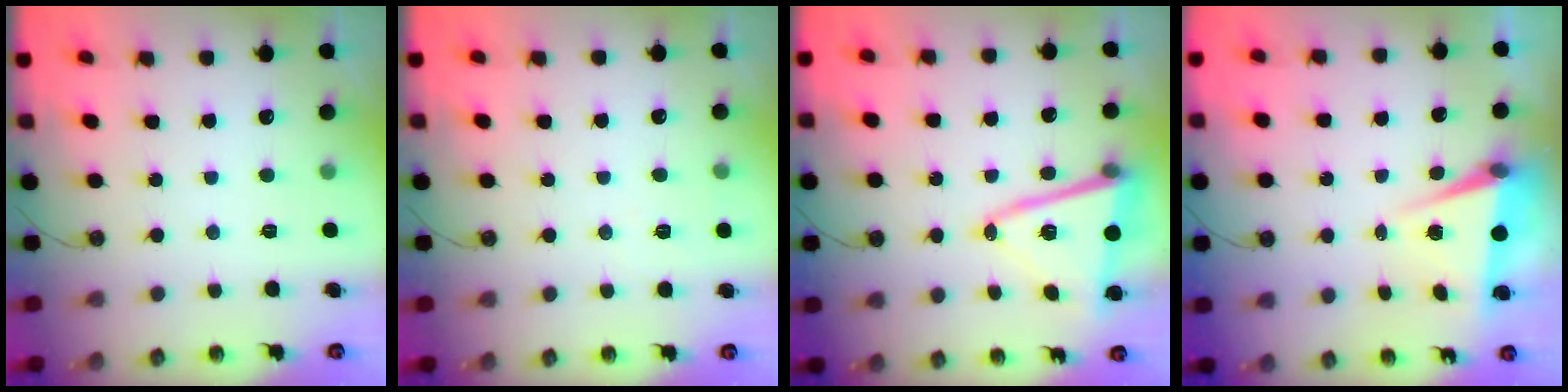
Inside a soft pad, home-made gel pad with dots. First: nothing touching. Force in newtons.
{"total": 5.6, "press": 4.6, "slide": 3.1}
{"total": 13.1, "press": 13.0, "slide": 1.5}
{"total": 6.3, "press": 5.5, "slide": 3.2}